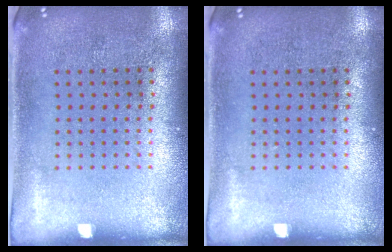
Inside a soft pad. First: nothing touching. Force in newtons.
{"total": 0.0}